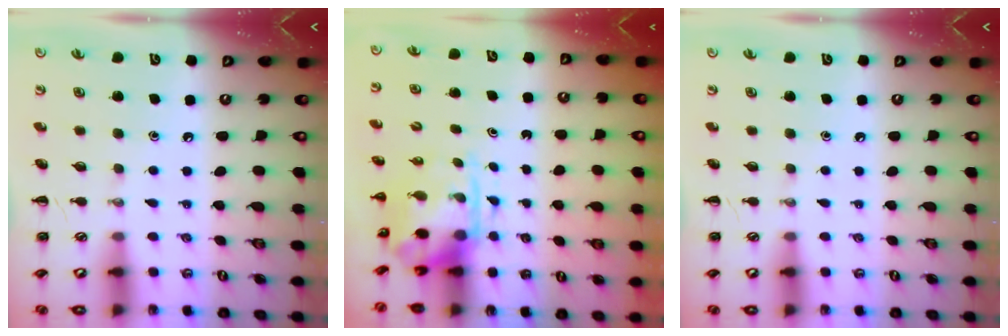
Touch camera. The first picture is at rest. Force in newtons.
{"total": 3.7, "press": 3.6, "slide": 0.9}
{"total": 0.0}